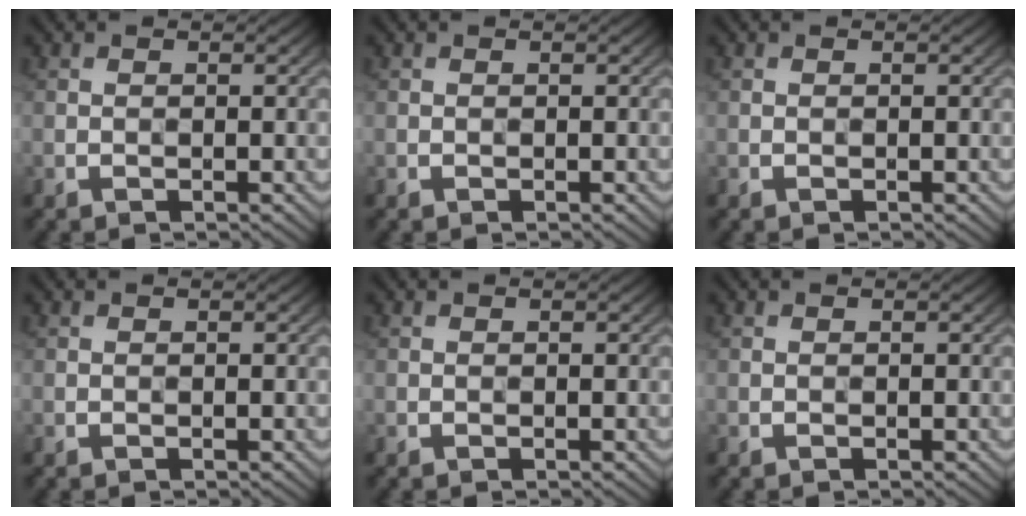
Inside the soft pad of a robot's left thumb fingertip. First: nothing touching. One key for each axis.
{"total": 0.0}
{"total": 0.0}
{"total": 0.0}
{"total": 0.0}
{"total": 0.0}